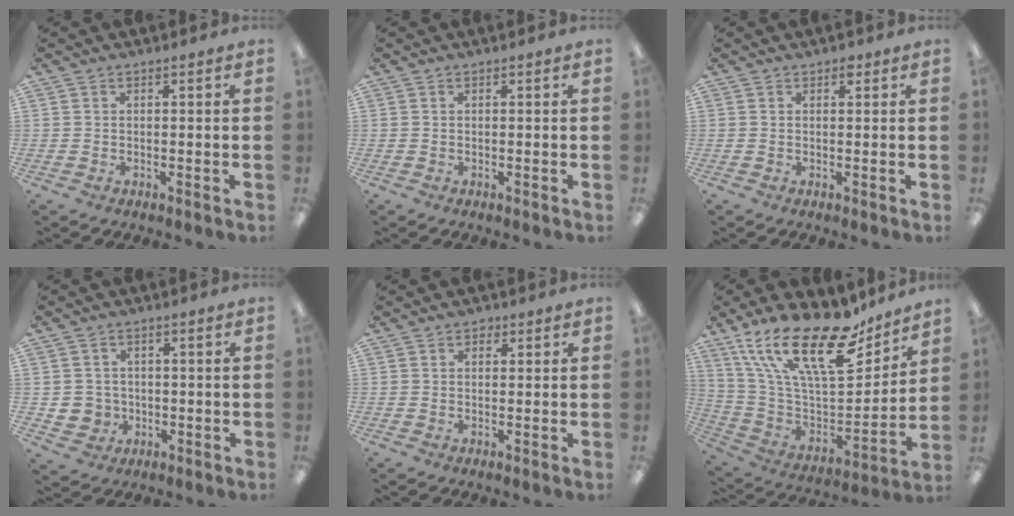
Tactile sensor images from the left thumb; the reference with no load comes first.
{"total": 0.0}
{"total": 1.2, "force": [0.9, 0.7, 0.4], "torque": [0.000, -0.002, 0.014]}
{"total": 3.9, "force": [-0.1, 3.9, 0.3], "torque": [-0.005, 0.004, -0.001]}
{"total": 1.6, "force": [1.0, 1.1, 0.5], "torque": [-0.002, -0.001, 0.016]}
{"total": 25.8, "force": [16.7, 10.0, 17.0], "torque": [-0.303, -0.099, 0.291]}